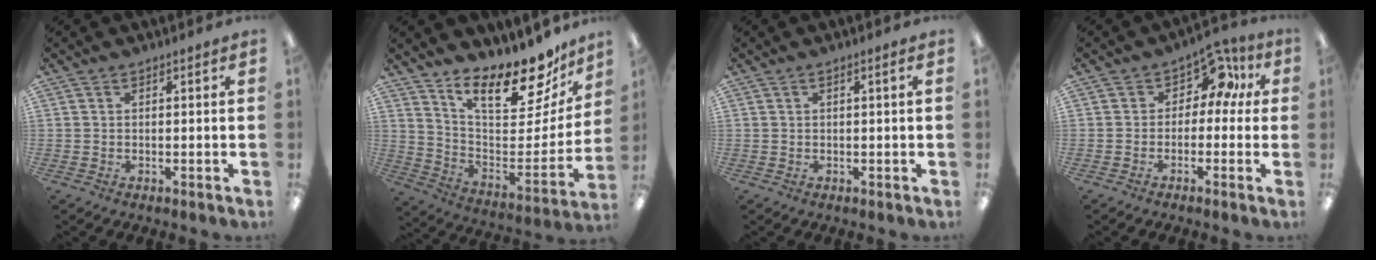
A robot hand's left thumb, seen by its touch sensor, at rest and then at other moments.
{"total": 19.6, "force": [15.1, 7.1, 10.3], "torque": [-0.138, -0.121, 0.255]}
{"total": 1.4, "force": [0.2, 0.1, 1.4], "torque": [-0.024, -0.001, 0.004]}
{"total": 8.0, "force": [3.0, 5.3, 5.2], "torque": [-0.078, -0.005, 0.050]}